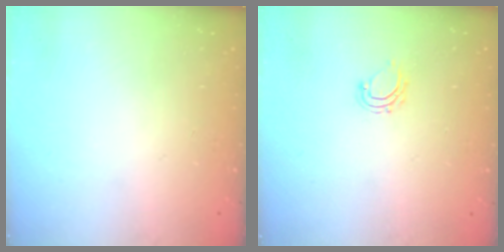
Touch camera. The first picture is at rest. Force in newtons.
{"total": 4.5, "press": 4.4, "slide": 0.6}